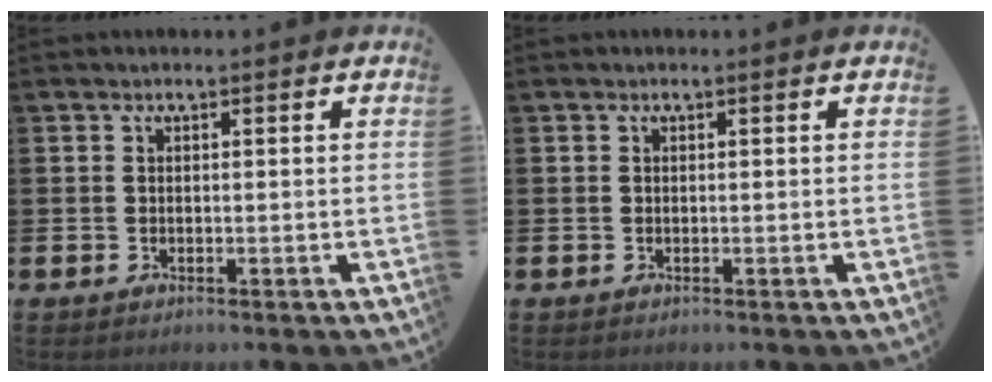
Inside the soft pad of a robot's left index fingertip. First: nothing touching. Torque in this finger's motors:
{"motor_torque": [-0.06, 0.05, 0.00, 0.00]}